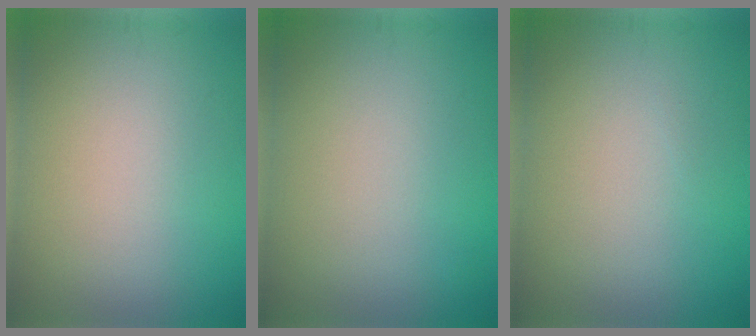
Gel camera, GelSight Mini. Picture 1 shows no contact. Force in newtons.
{"total": 0.0}
{"total": 0.0}